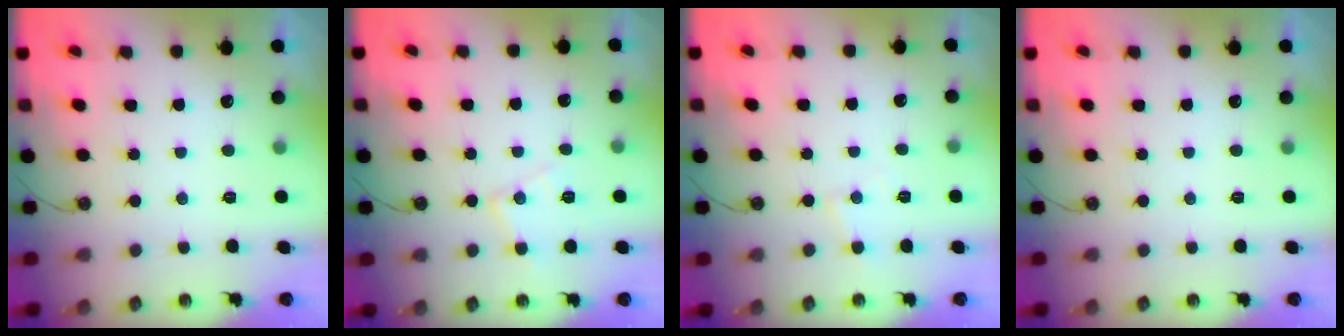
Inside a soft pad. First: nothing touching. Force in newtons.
{"total": 10.0, "press": 10.0, "slide": 0.7}
{"total": 3.9, "press": 3.9, "slide": 0.5}
{"total": 0.0}